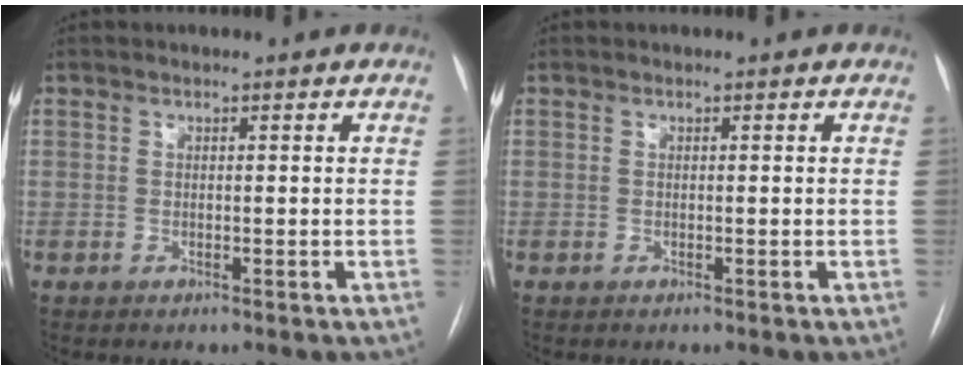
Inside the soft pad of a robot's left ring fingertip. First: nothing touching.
{"total": 0.0}